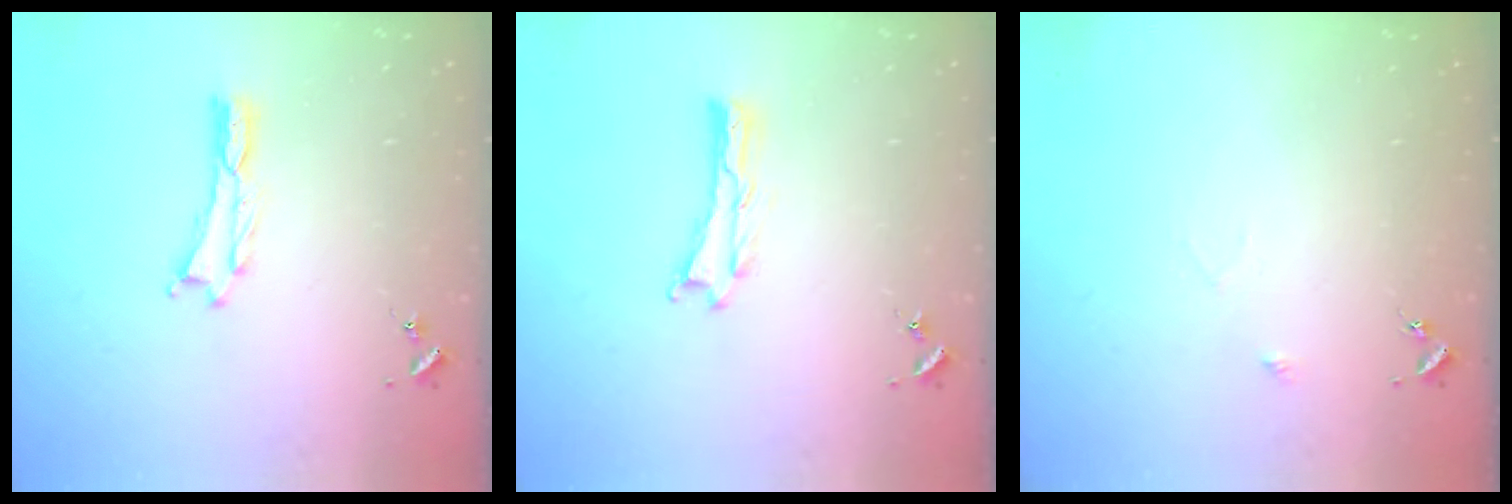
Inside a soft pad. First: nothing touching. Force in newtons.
{"total": 0.0}
{"total": 2.5, "press": 2.5, "slide": 0.2}